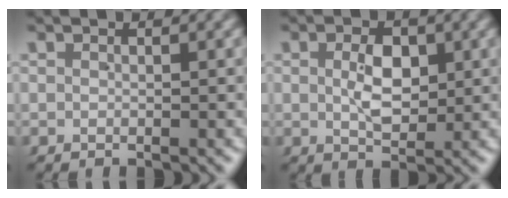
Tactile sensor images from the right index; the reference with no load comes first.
{"total": 3.7, "force": [0.4, 2.2, 3.0], "torque": [-0.050, -0.004, 0.013]}